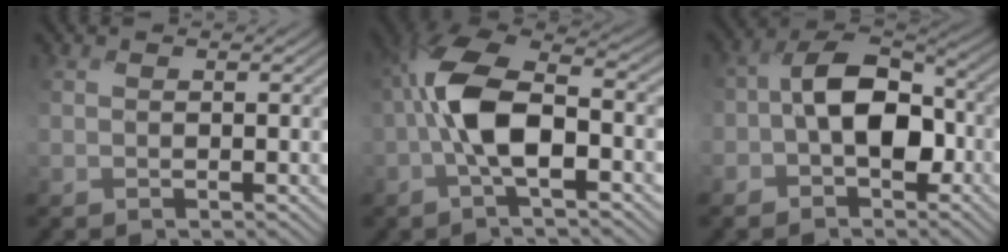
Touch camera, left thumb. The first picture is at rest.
{"total": 9.7, "force": [-2.2, 4.3, 8.4], "torque": [-0.177, 0.015, -0.053]}
{"total": 9.3, "force": [-2.0, 6.4, 6.5], "torque": [-0.101, 0.013, -0.057]}